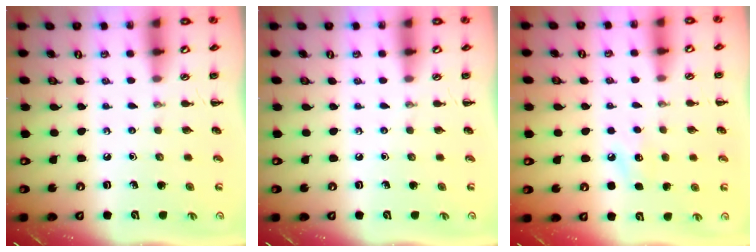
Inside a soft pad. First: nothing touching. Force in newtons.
{"total": 0.0}
{"total": 7.4, "press": 7.2, "slide": 1.9}